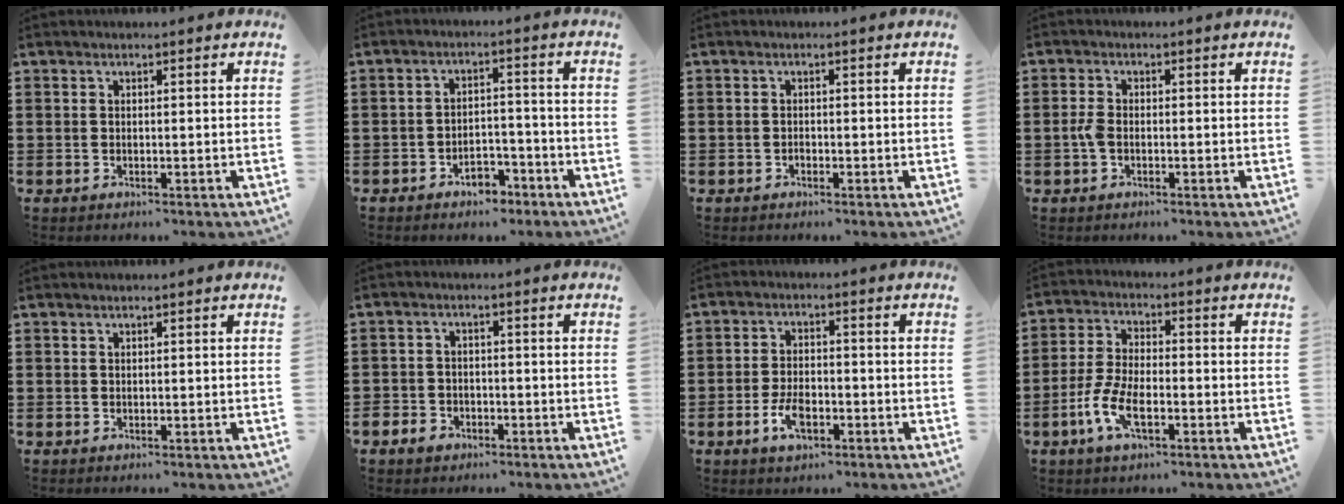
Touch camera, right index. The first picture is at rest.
{"total": 4.2, "force": [-3.3, 1.8, 1.8], "torque": [-0.030, 0.010, -0.062]}
{"total": 0.7, "force": [-0.5, 0.4, 0.3], "torque": [-0.007, 0.000, -0.010]}
{"total": 2.2, "force": [-0.6, 1.2, 1.7], "torque": [-0.049, -0.002, -0.016]}
{"total": 0.0}
{"total": 2.3, "force": [-1.7, 1.5, 0.5], "torque": [-0.015, 0.005, -0.036]}
{"total": 4.9, "force": [-2.1, 2.5, 3.7], "torque": [-0.083, 0.000, -0.043]}
{"total": 6.9, "force": [-3.0, 2.7, 5.6], "torque": [-0.141, -0.012, -0.062]}